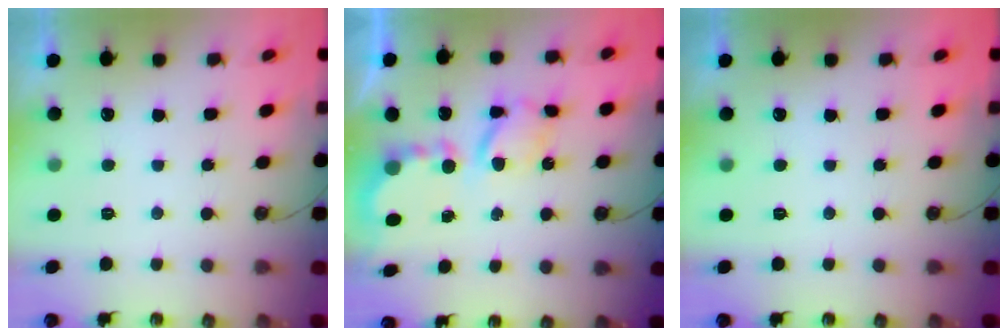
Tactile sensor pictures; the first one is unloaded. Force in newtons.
{"total": 7.6, "press": 7.6, "slide": 0.3}
{"total": 0.0}